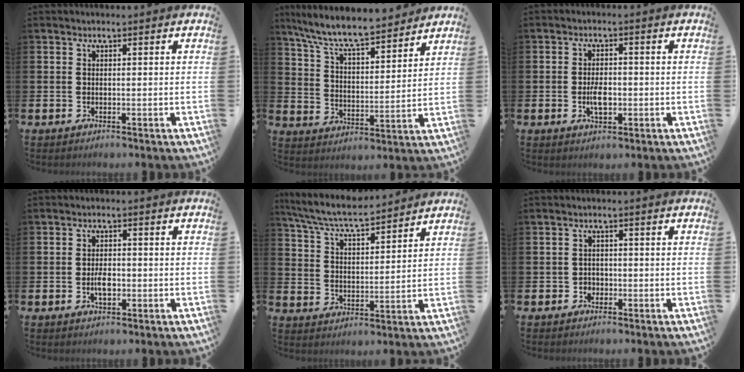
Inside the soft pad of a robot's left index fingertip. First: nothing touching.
{"total": 9.2, "force": [8.5, 1.5, 3.2], "torque": [-0.096, -0.055, 0.149]}
{"total": 3.5, "force": [-0.5, 1.8, 2.9], "torque": [-0.042, -0.002, -0.012]}
{"total": 2.8, "force": [-0.5, 1.5, 2.3], "torque": [-0.031, -0.002, -0.012]}
{"total": 7.1, "force": [6.7, 0.7, 2.4], "torque": [-0.080, -0.036, 0.119]}
{"total": 1.5, "force": [-0.7, 1.4, 0.1], "torque": [-0.003, 0.002, -0.018]}